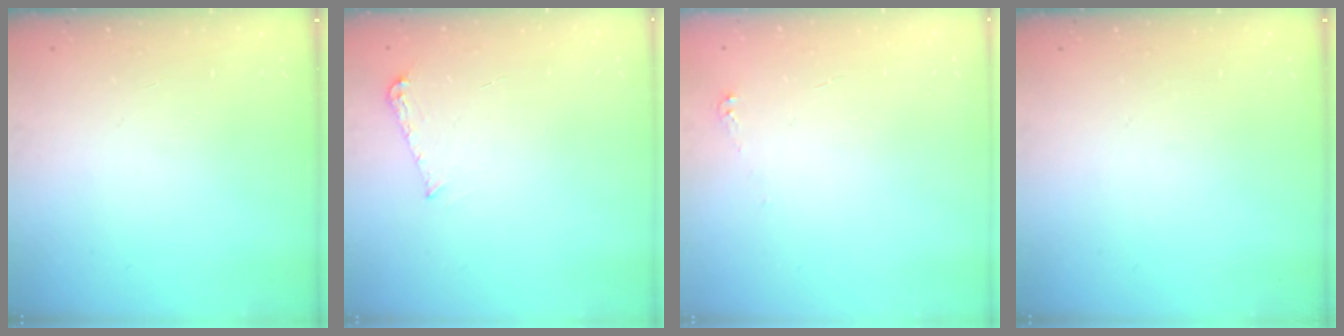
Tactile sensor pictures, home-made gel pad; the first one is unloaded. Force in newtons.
{"total": 5.3, "press": 5.2, "slide": 0.5}
{"total": 2.5, "press": 2.5, "slide": 0.3}
{"total": 0.0}